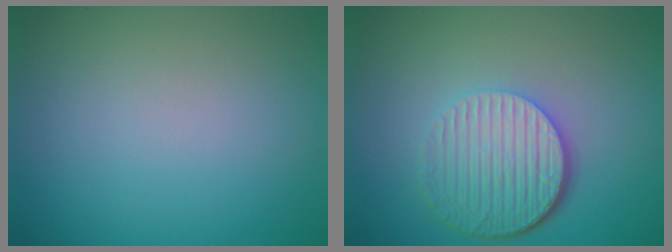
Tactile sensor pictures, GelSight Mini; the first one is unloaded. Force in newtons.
{"total": 5.9, "press": 4.2, "slide": 4.1}